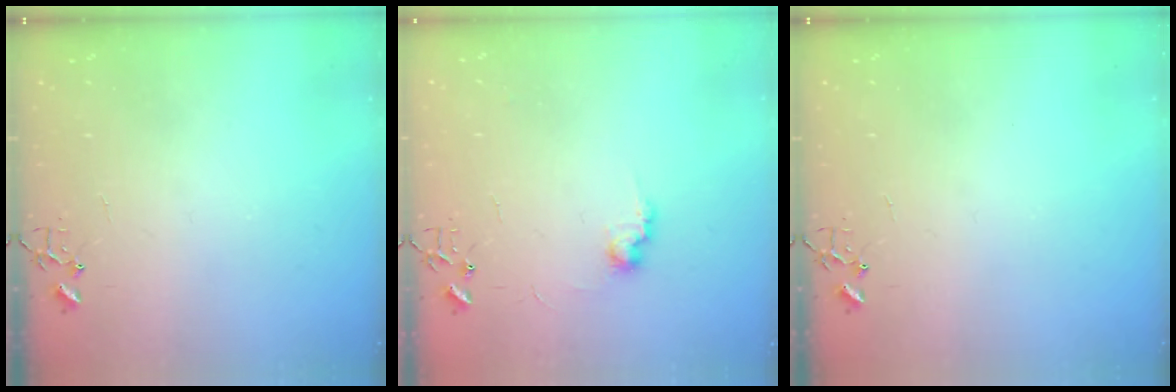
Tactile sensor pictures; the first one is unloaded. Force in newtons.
{"total": 7.5, "press": 7.4, "slide": 0.3}
{"total": 0.0}